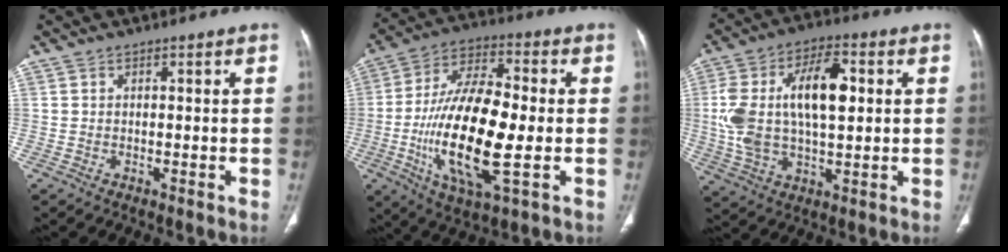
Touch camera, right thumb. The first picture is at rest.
{"total": 21.1, "force": [-3.2, 7.4, 19.5], "torque": [-0.378, 0.008, -0.056]}
{"total": 17.9, "force": [2.3, 9.1, 15.2], "torque": [-0.287, 0.020, 0.043]}